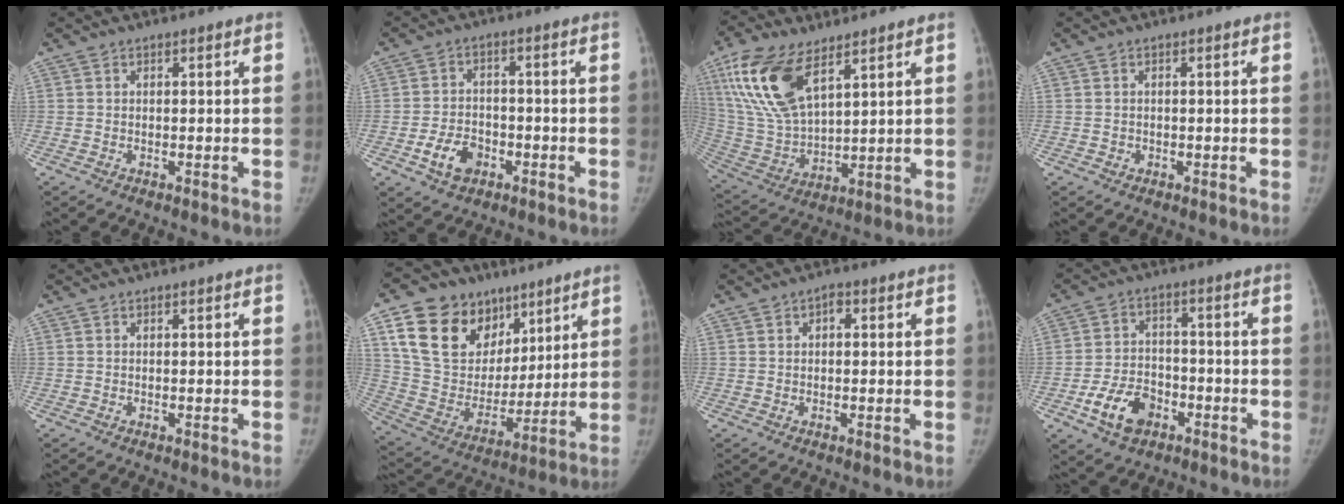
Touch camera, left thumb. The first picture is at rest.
{"total": 6.9, "force": [-3.1, 4.8, 3.8], "torque": [-0.054, 0.019, -0.051]}
{"total": 17.2, "force": [8.8, 8.0, 12.3], "torque": [-0.247, -0.027, 0.182]}
{"total": 0.9, "force": [-0.3, 0.8, 0.2], "torque": [0.004, 0.004, -0.006]}
{"total": 0.0}
{"total": 22.8, "force": [11.5, 16.2, 11.1], "torque": [-0.161, -0.019, 0.214]}
{"total": 1.9, "force": [0.3, 1.4, 1.2], "torque": [-0.007, 0.006, -0.001]}
{"total": 9.9, "force": [-4.7, 6.7, 5.6], "torque": [-0.084, 0.025, -0.079]}